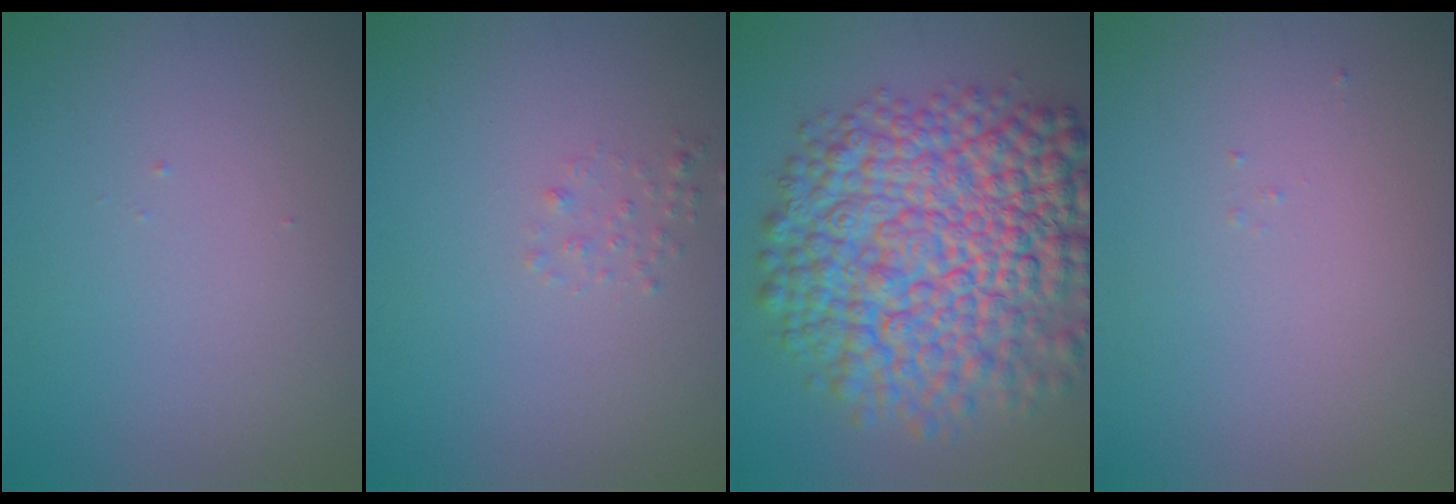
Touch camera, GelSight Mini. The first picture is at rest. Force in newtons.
{"total": 0.8, "press": 0.8, "slide": 0.1}
{"total": 13.7, "press": 13.7, "slide": 0.3}
{"total": 0.0}